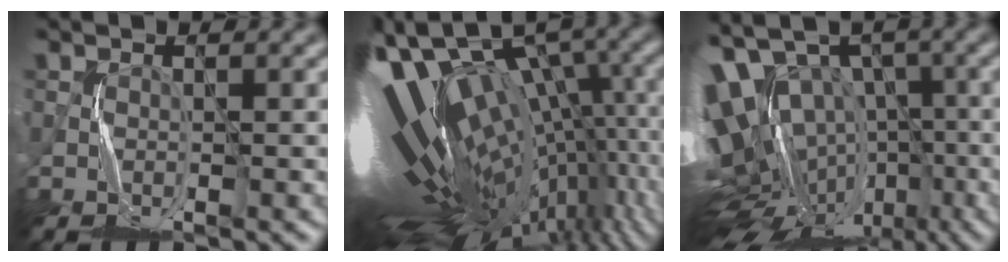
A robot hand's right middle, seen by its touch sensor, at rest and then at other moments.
{"total": 17.8, "force": [-1.1, 9.7, 14.9], "torque": [-0.244, -0.021, 0.022]}
{"total": 17.0, "force": [-4.2, 11.3, 12.0], "torque": [-0.201, 0.024, -0.035]}